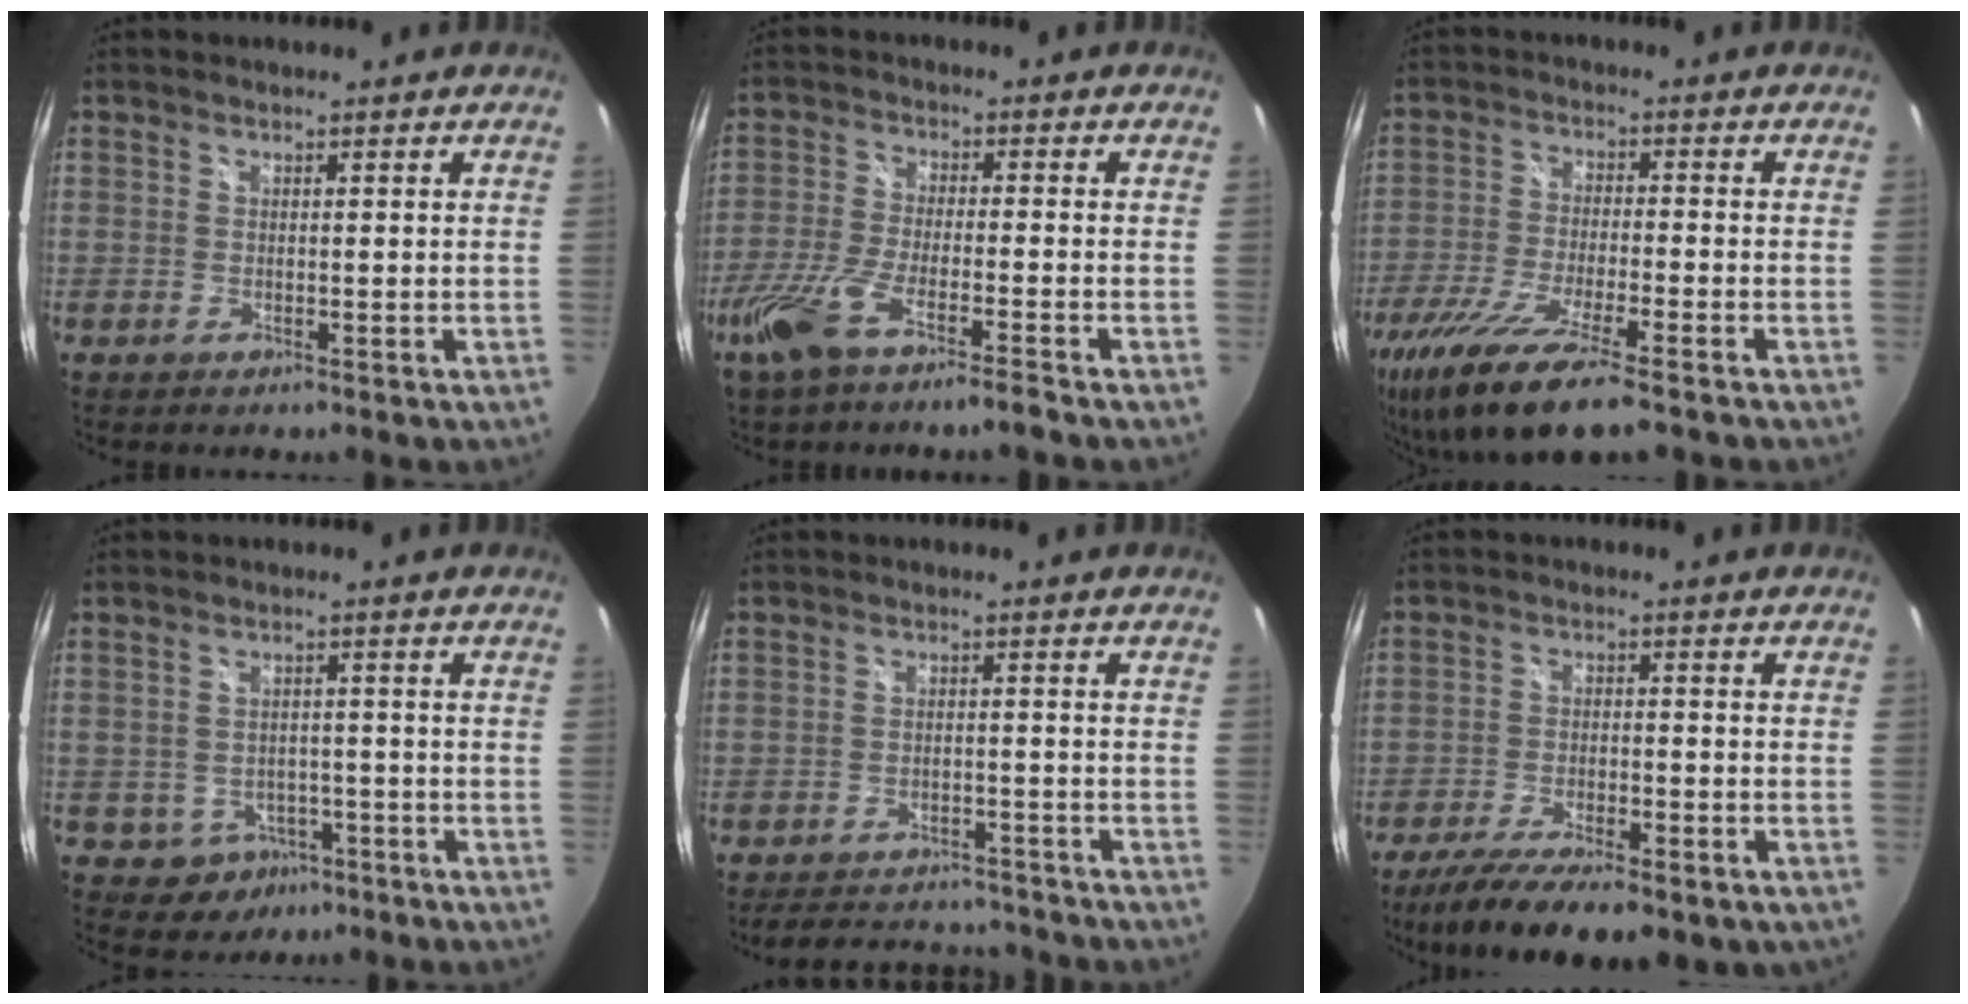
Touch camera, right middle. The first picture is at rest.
{"total": 9.3, "force": [-6.3, 0.5, 6.8], "torque": [-0.158, -0.017, -0.123]}
{"total": 15.0, "force": [-10.8, 2.0, 10.2], "torque": [-0.215, -0.051, -0.197]}
{"total": 5.3, "force": [-2.7, 4.5, 0.8], "torque": [-0.026, 0.014, -0.026]}
{"total": 12.6, "force": [-11.2, 4.3, 3.9], "torque": [-0.089, 0.019, -0.148]}
{"total": 15.4, "force": [-10.7, 5.4, 9.7], "torque": [-0.191, -0.043, -0.166]}